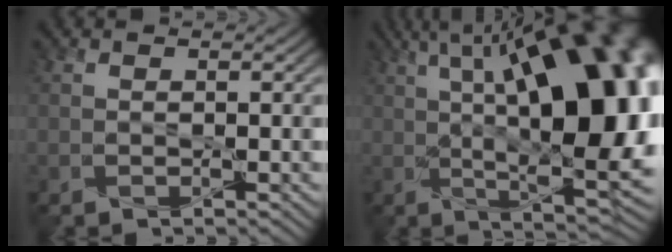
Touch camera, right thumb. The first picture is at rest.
{"total": 20.4, "force": [3.5, 8.0, 18.5], "torque": [-0.249, 0.039, 0.043]}